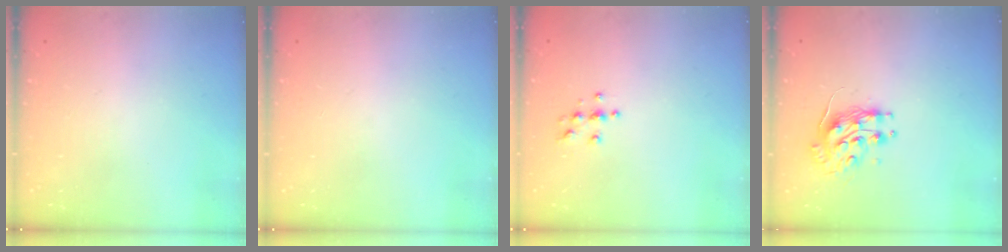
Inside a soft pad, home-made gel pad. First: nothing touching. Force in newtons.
{"total": 0.0}
{"total": 3.9, "press": 3.8, "slide": 0.4}
{"total": 9.7, "press": 9.7, "slide": 0.8}